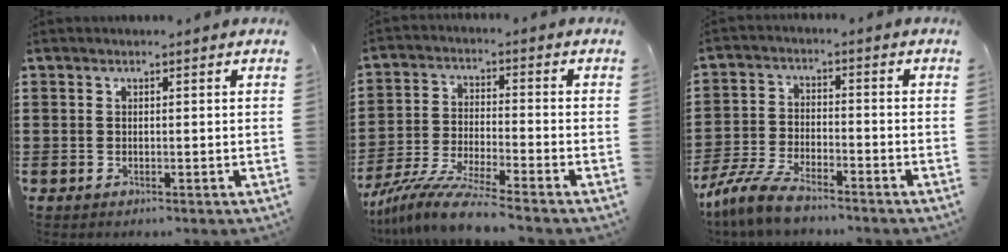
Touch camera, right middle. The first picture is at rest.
{"total": 8.1, "force": [-7.2, -0.1, 3.8], "torque": [-0.086, -0.010, -0.144]}
{"total": 6.6, "force": [-5.8, 1.2, 2.9], "torque": [-0.079, -0.003, -0.116]}